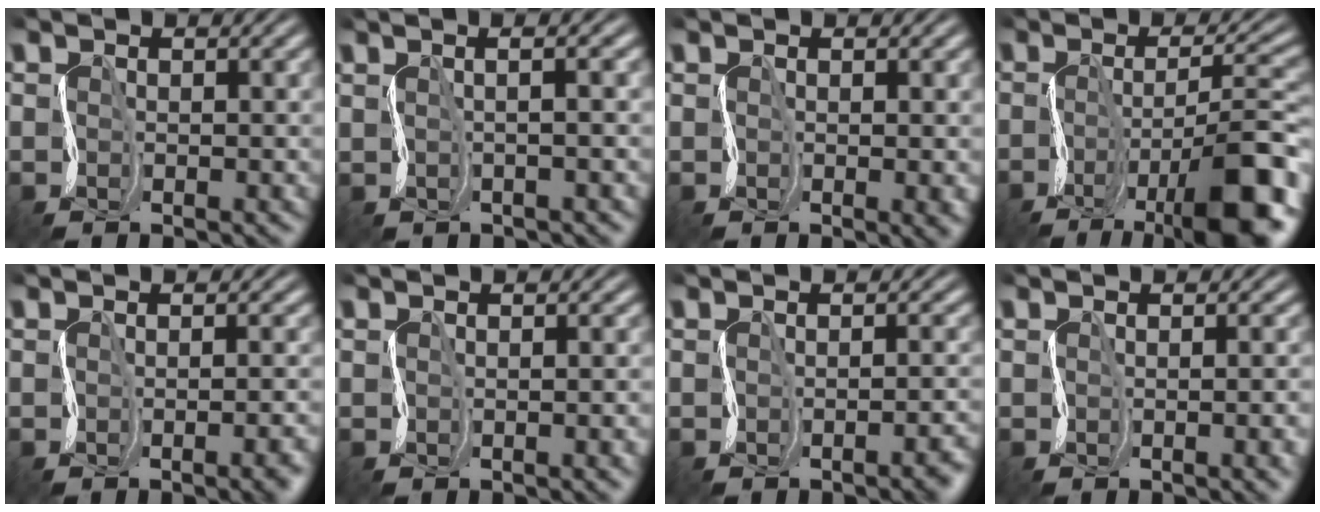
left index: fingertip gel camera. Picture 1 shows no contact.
{"total": 3.6, "force": [1.6, 1.7, 2.8], "torque": [-0.022, 0.026, -0.004]}
{"total": 3.4, "force": [0.0, 1.3, 3.2], "torque": [-0.019, 0.000, 0.002]}
{"total": 10.3, "force": [-5.0, 3.3, 8.4], "torque": [-0.121, 0.004, -0.081]}
{"total": 5.2, "force": [-1.7, 2.3, 4.4], "torque": [-0.014, 0.005, -0.009]}
{"total": 4.1, "force": [0.0, 2.0, 3.6], "torque": [-0.019, 0.011, 0.001]}
{"total": 3.5, "force": [-1.4, 1.4, 2.9], "torque": [-0.008, 0.005, -0.009]}
{"total": 6.2, "force": [-0.4, 3.0, 5.5], "torque": [-0.025, 0.015, -0.002]}